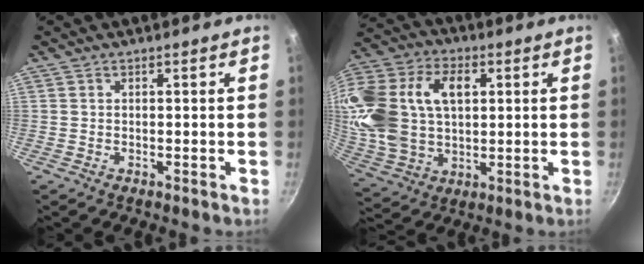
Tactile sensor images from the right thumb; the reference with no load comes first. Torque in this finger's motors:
{"motor_torque": [1.24, 3.77, 1.43, -0.29, 0.28]}